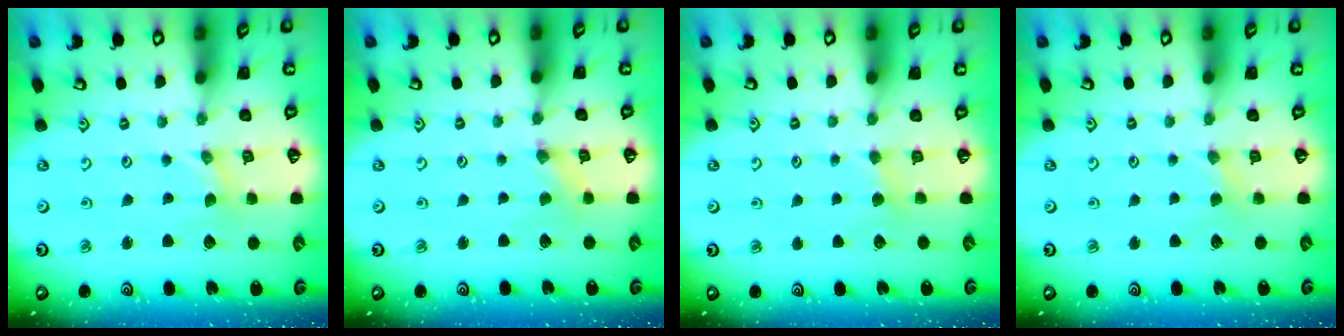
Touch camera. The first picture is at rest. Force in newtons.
{"total": 0.0}
{"total": 2.8, "press": 2.7, "slide": 0.4}
{"total": 2.2, "press": 2.2, "slide": 0.4}